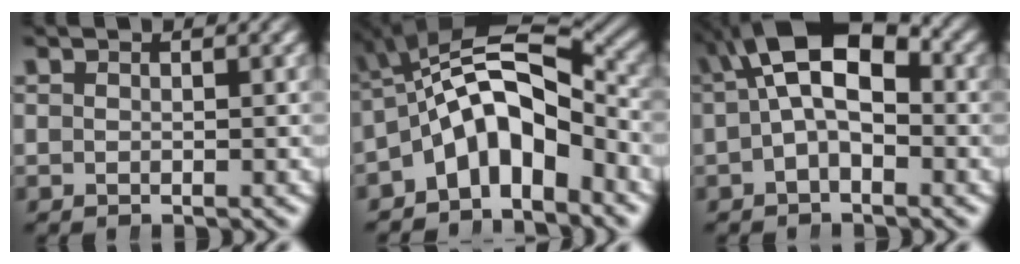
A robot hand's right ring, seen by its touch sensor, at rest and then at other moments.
{"total": 12.5, "force": [-0.2, 8.3, 9.4], "torque": [-0.180, -0.017, -0.005]}
{"total": 8.9, "force": [1.8, 4.6, 7.4], "torque": [-0.130, -0.006, 0.027]}